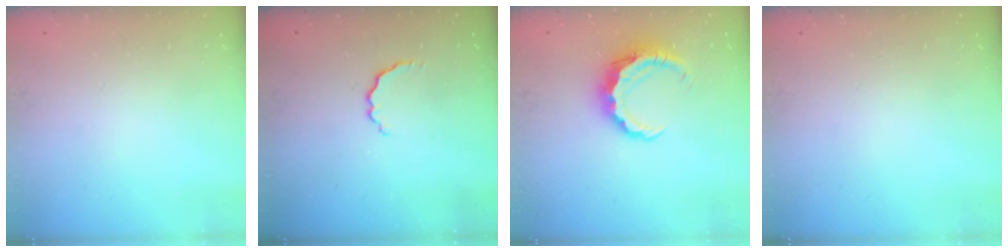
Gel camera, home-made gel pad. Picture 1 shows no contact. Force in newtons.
{"total": 2.7, "press": 2.6, "slide": 0.8}
{"total": 8.0, "press": 7.9, "slide": 0.7}
{"total": 0.0}